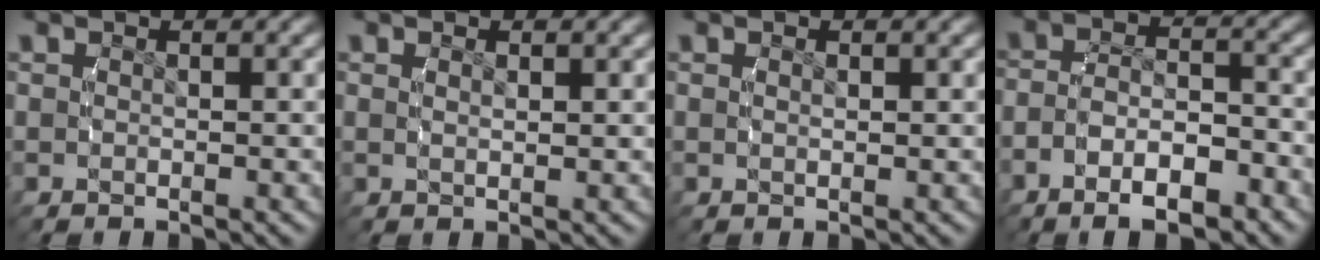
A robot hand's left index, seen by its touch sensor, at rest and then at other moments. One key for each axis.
{"total": 1.0, "fx": 0.5, "fy": -0.4, "fz": 0.7, "tx": -0.012, "ty": -0.004, "tz": 0.012}
{"total": 0.6, "fx": 0.2, "fy": -0.2, "fz": 0.6, "tx": -0.012, "ty": -0.003, "tz": 0.006}
{"total": 5.2, "fx": -3.2, "fy": 2.4, "fz": 3.4, "tx": -0.063, "ty": -0.005, "tz": -0.051}